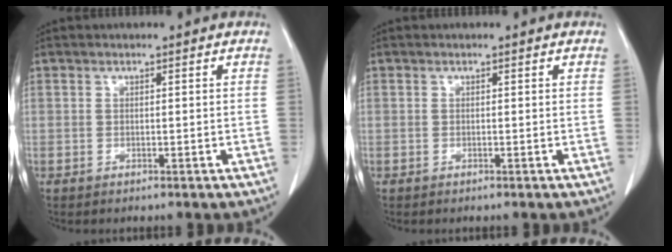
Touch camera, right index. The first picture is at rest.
{"total": 0.0}